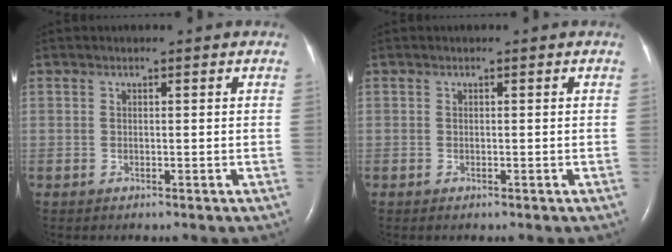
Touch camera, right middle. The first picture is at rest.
{"total": 0.0}